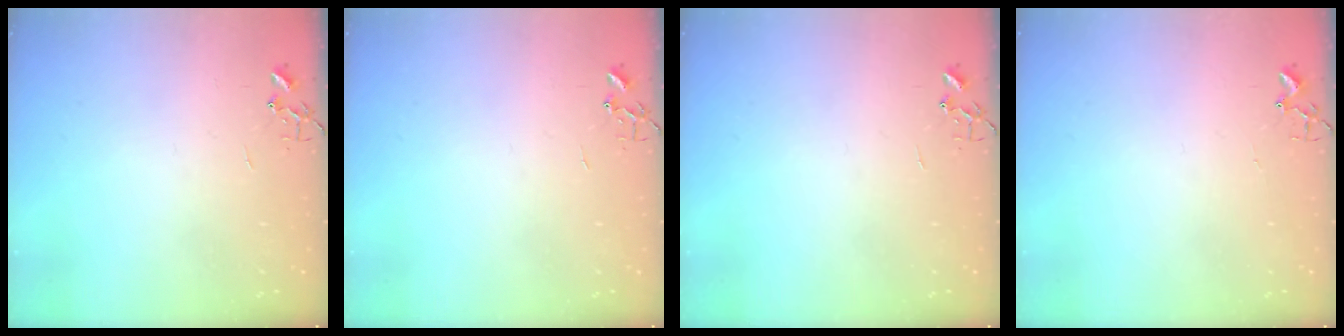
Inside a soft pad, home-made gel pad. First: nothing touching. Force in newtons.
{"total": 0.0}
{"total": 0.0}
{"total": 1.8, "press": 1.8, "slide": 0.2}